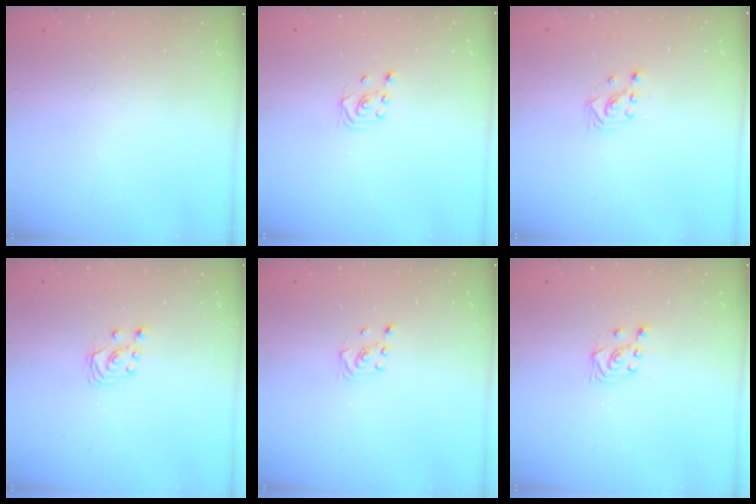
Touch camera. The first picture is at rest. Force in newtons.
{"total": 2.3, "press": 2.2, "slide": 0.8}
{"total": 2.2, "press": 2.2, "slide": 0.2}
{"total": 2.6, "press": 2.6, "slide": 0.3}
{"total": 2.6, "press": 2.4, "slide": 1.0}
{"total": 4.5, "press": 4.4, "slide": 0.8}